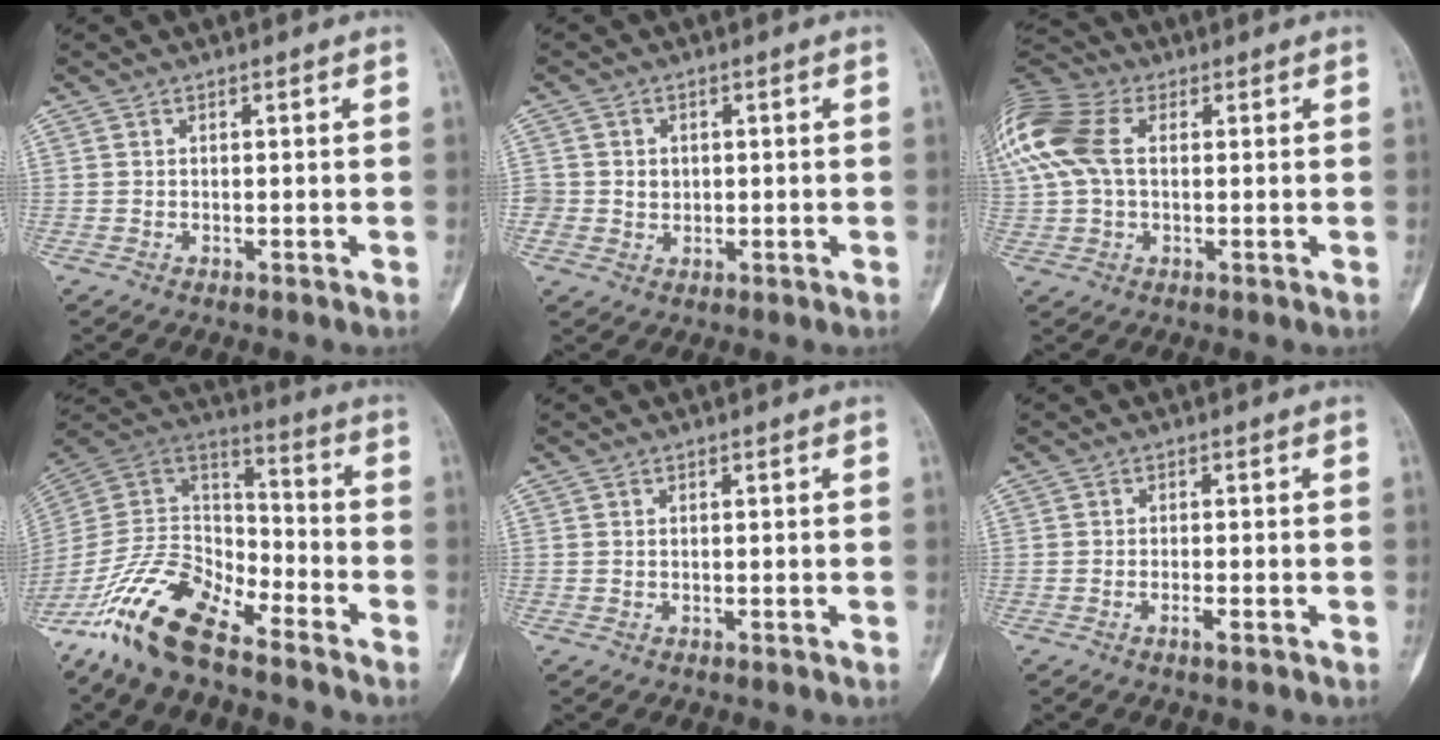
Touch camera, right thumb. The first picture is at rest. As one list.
[{"total": 3.3, "force": [0.3, 3.1, 1.1], "torque": [0.004, 0.004, 0.007]}, {"total": 18.1, "force": [4.2, 11.8, 13.0], "torque": [-0.331, 0.041, 0.073]}, {"total": 17.6, "force": [-12.5, 7.0, 10.3], "torque": [-0.184, 0.076, -0.242]}, {"total": 0.0}, {"total": 1.5, "force": [-0.8, 0.2, 1.3], "torque": [-0.025, 0.000, -0.016]}]